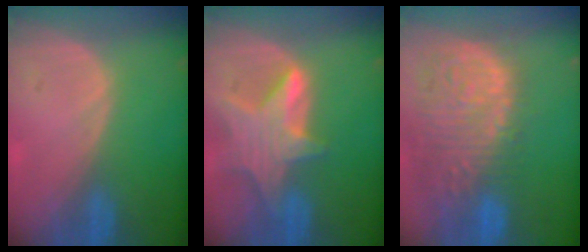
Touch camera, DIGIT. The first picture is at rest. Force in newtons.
{"total": 8.0, "press": 7.2, "slide": 3.4}
{"total": 15.0, "press": 12.4, "slide": 8.4}